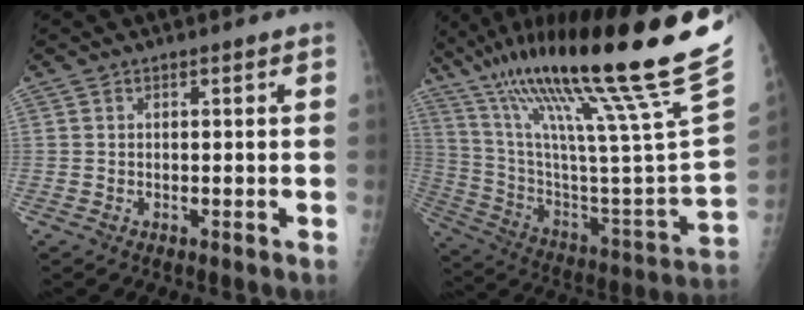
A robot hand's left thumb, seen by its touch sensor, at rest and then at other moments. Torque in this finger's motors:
{"motor_torque": [0.86, 0.19, 1.93, -0.84, 0.24]}